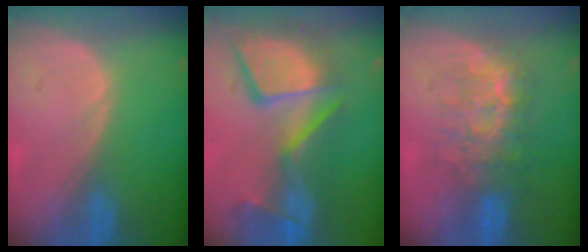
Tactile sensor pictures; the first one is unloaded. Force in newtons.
{"total": 13.6, "press": 11.2, "slide": 7.7}
{"total": 7.7, "press": 7.5, "slide": 1.4}